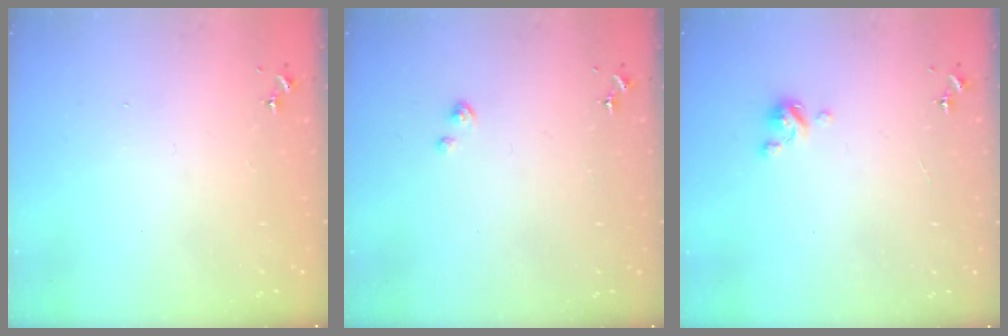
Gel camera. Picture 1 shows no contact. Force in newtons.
{"total": 1.1, "press": 1.1, "slide": 0.1}
{"total": 4.3, "press": 4.3, "slide": 0.3}